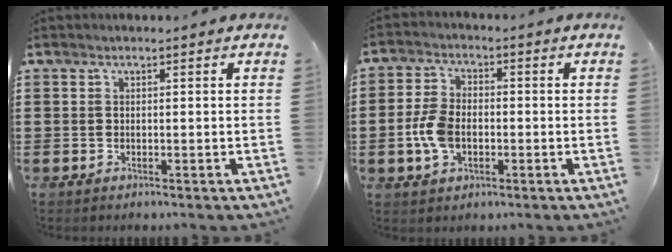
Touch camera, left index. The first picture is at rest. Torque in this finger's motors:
{"motor_torque": [0.78, 0.36, 0.32, 0.11]}